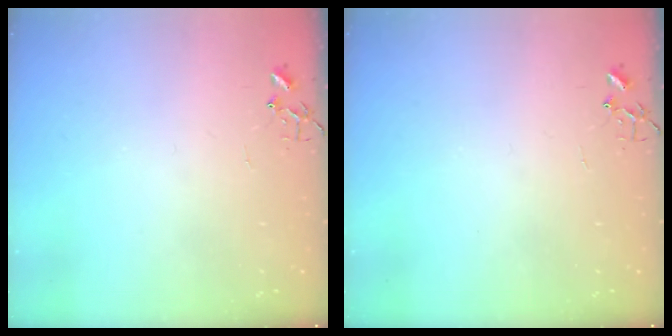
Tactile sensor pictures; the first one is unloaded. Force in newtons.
{"total": 0.0}